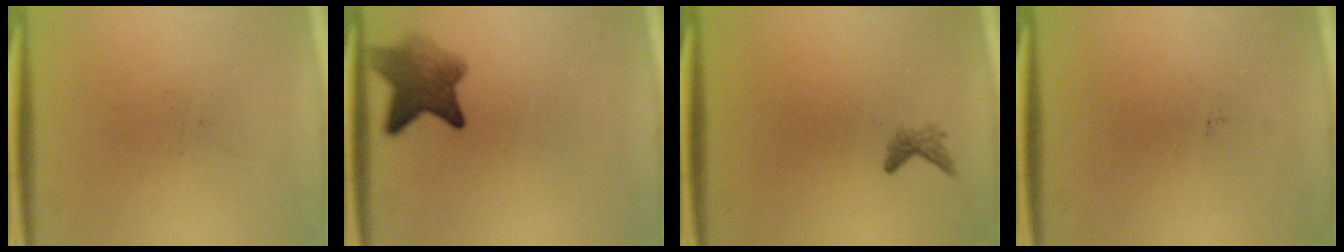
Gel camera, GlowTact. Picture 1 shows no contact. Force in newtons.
{"total": 6.2}
{"total": 1.1}
{"total": 0.0}